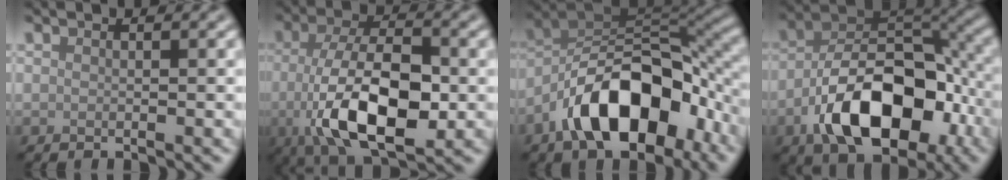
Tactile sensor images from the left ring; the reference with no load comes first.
{"total": 10.5, "force": [-2.3, 4.8, 9.1], "torque": [-0.173, -0.011, -0.038]}
{"total": 11.4, "force": [-6.1, 5.6, 7.8], "torque": [-0.118, 0.015, -0.118]}
{"total": 11.9, "force": [-5.3, 6.4, 8.6], "torque": [-0.147, 0.001, -0.093]}